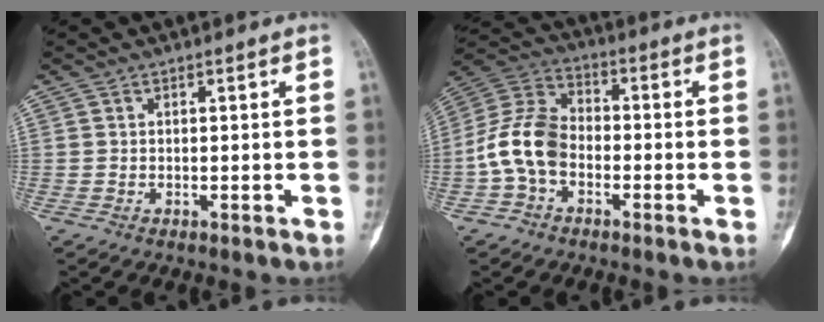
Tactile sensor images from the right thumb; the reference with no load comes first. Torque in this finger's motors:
{"motor_torque": [0.35, 0.02, 1.17, -0.38, 0.13]}